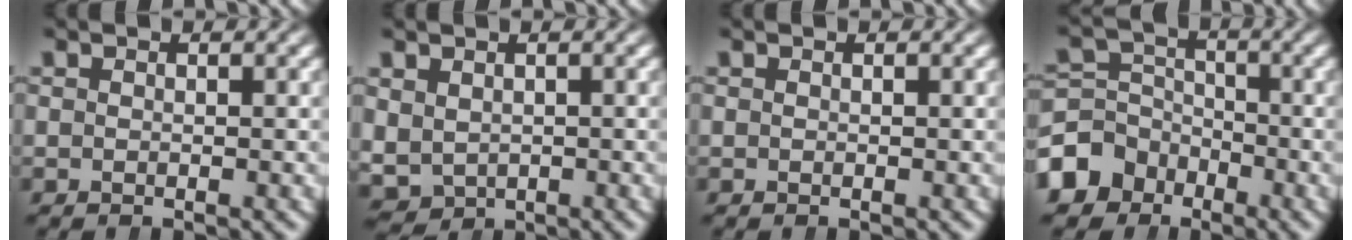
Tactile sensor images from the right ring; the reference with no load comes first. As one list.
[{"total": 5.8, "force": [-1.5, 5.2, 2.2], "torque": [-0.057, -0.039, -0.003]}, {"total": 0.0}, {"total": 7.0, "force": [-3.0, 5.9, 2.2], "torque": [-0.041, -0.032, -0.046]}]